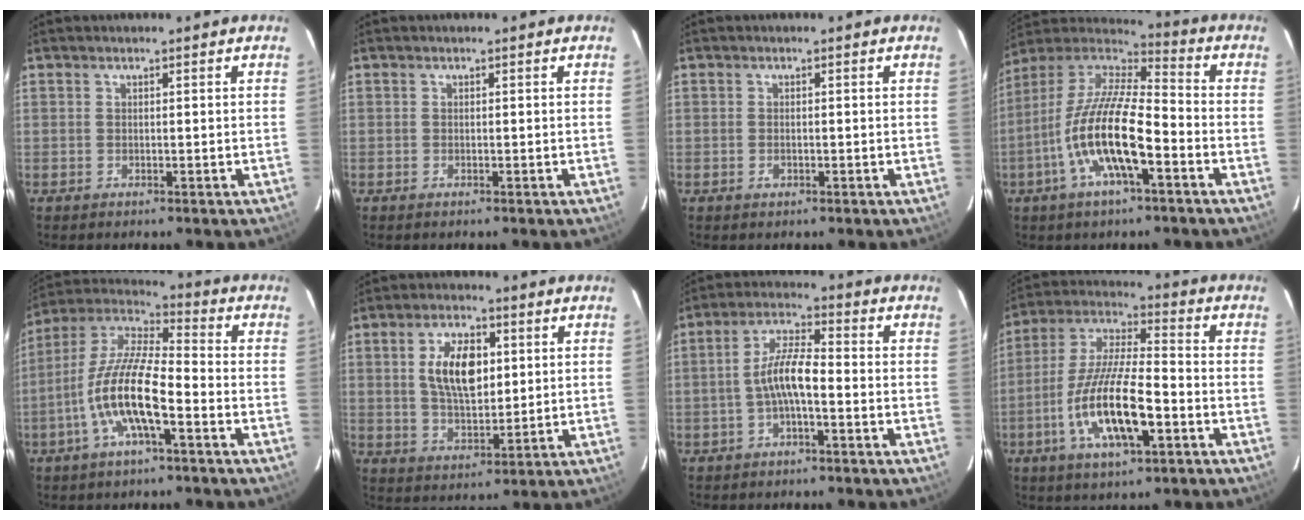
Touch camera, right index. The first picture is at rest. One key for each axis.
{"total": 0.0}
{"total": 1.2, "fx": -0.6, "fy": 0.8, "fz": 0.7, "tx": -0.012, "ty": 0.000, "tz": -0.009}
{"total": 17.4, "fx": -6.3, "fy": 4.8, "fz": 15.5, "tx": -0.301, "ty": -0.012, "tz": -0.127}
{"total": 14.1, "fx": -5.4, "fy": 3.4, "fz": 12.5, "tx": -0.252, "ty": -0.002, "tz": -0.108}
{"total": 10.4, "fx": 2.2, "fy": 5.3, "fz": 8.7, "tx": -0.160, "ty": 0.009, "tz": 0.045}
{"total": 6.8, "fx": -2.0, "fy": 1.6, "fz": 6.3, "tx": -0.132, "ty": 0.016, "tz": -0.036}
{"total": 16.0, "fx": -5.7, "fy": 4.4, "fz": 14.3, "tx": -0.293, "ty": -0.012, "tz": -0.107}